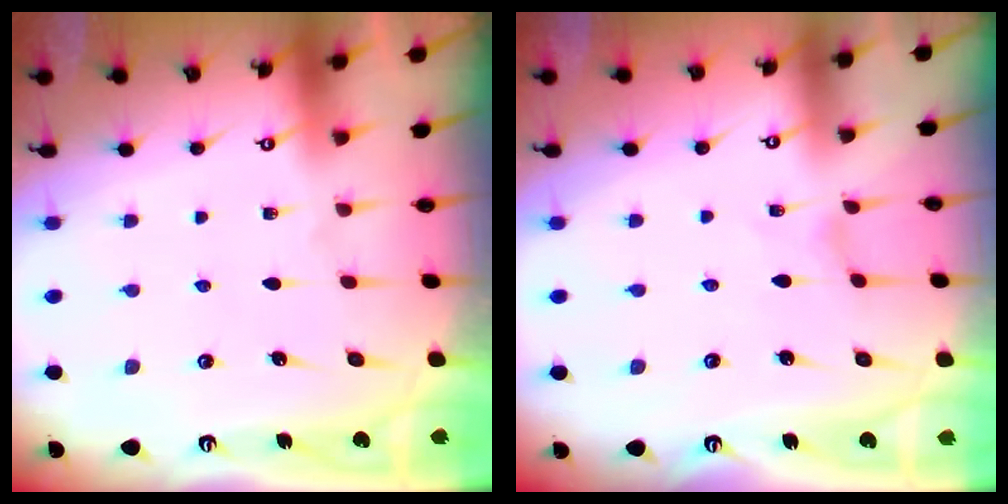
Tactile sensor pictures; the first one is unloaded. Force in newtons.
{"total": 0.0}